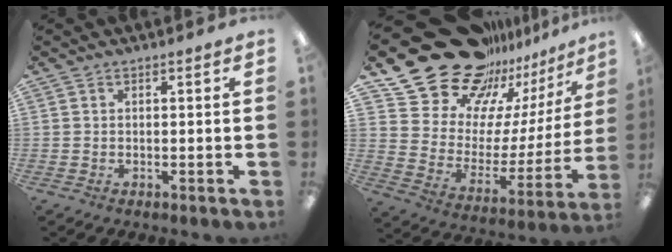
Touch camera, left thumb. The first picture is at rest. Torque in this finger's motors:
{"motor_torque": [1.50, 1.51, 1.37, -1.40, 0.18]}